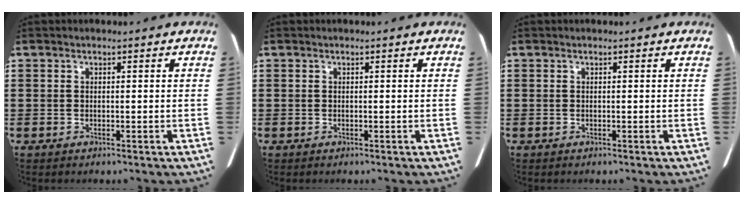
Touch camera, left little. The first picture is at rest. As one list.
[{"total": 0.0}, {"total": 0.0}]